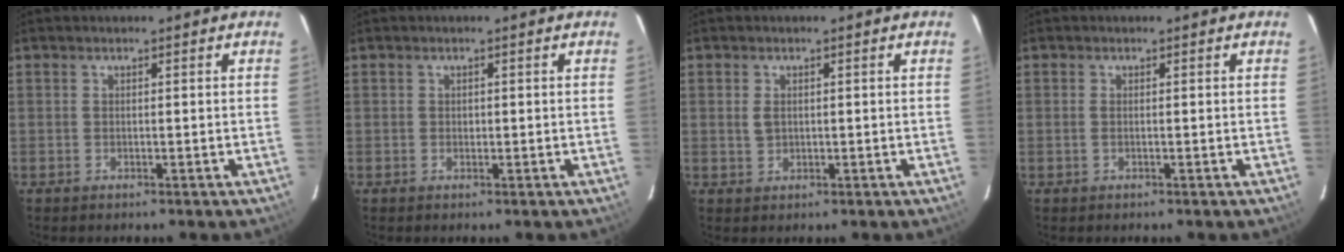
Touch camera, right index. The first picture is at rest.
{"total": 0.6, "force": [0.0, 0.5, 0.2], "torque": [0.000, 0.001, 0.001]}
{"total": 1.8, "force": [0.2, 1.3, 1.1], "torque": [-0.023, 0.002, 0.005]}
{"total": 0.6, "force": [-0.1, 0.1, 0.6], "torque": [-0.013, 0.002, -0.002]}